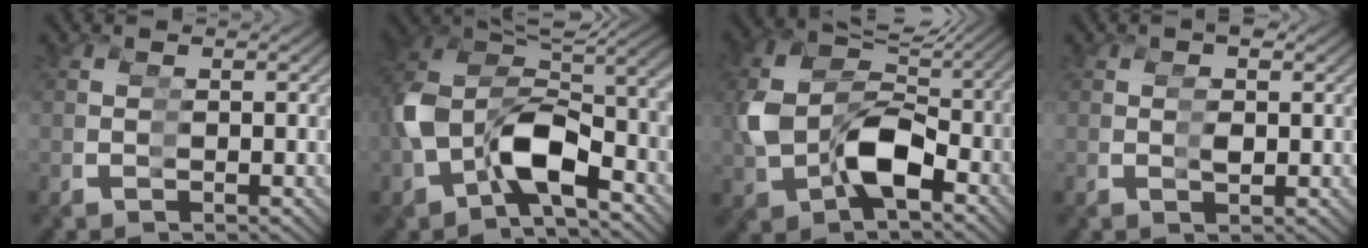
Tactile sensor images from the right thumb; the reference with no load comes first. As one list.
[{"total": 13.8, "force": [-0.7, 9.6, 9.9], "torque": [-0.248, -0.015, 0.003]}, {"total": 11.1, "force": [-1.1, 8.0, 7.6], "torque": [-0.208, -0.032, 0.009]}, {"total": 1.3, "force": [0.9, -0.9, 0.2], "torque": [-0.001, 0.019, 0.008]}]